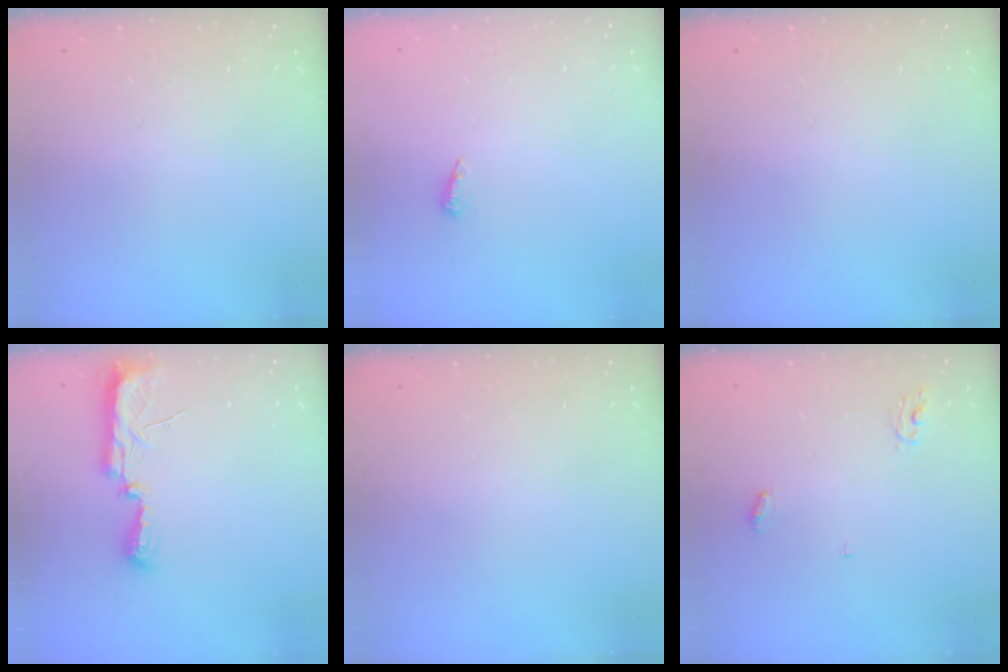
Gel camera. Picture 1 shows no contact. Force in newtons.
{"total": 6.0, "press": 6.0, "slide": 0.6}
{"total": 0.0}
{"total": 9.8, "press": 8.8, "slide": 4.4}
{"total": 0.0}
{"total": 4.1, "press": 4.1, "slide": 0.2}